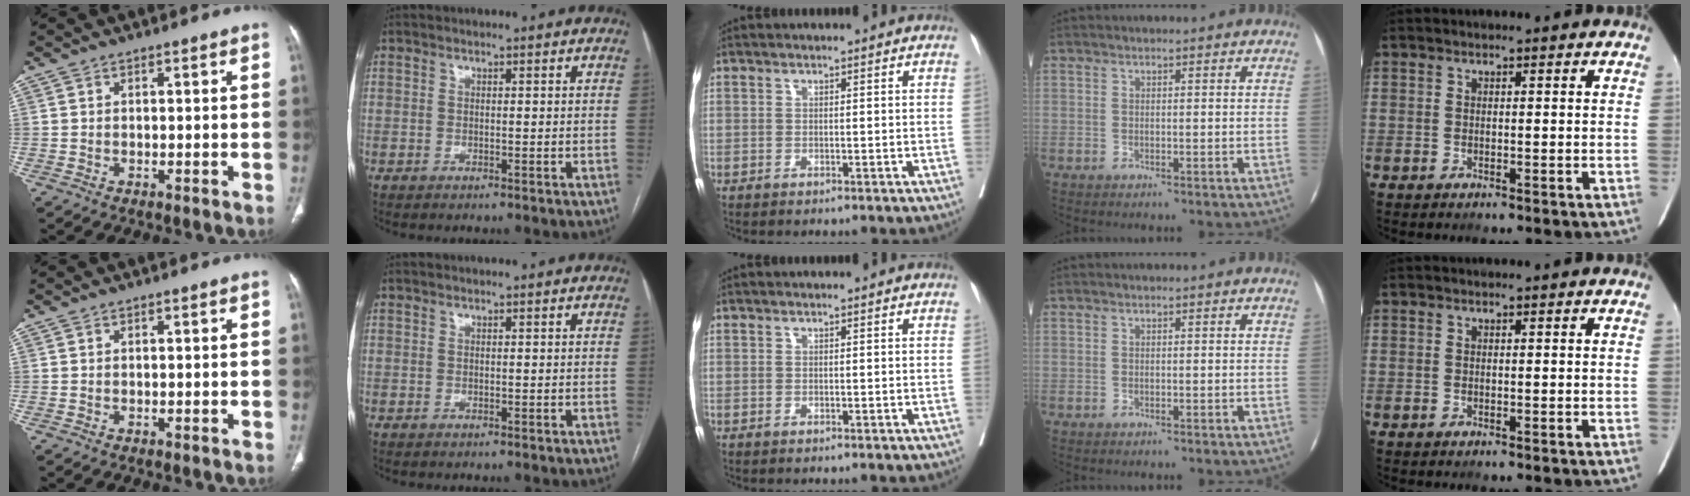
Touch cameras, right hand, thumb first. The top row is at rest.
{}